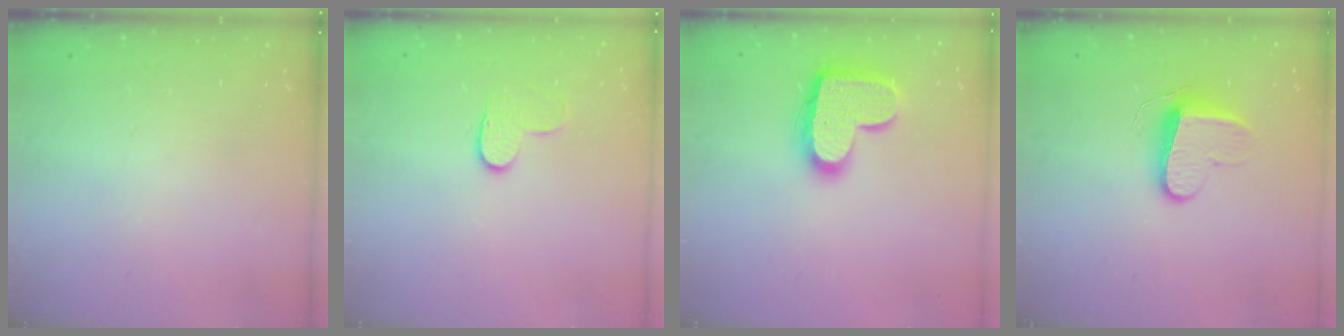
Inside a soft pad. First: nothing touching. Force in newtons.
{"total": 5.1, "press": 5.1, "slide": 0.5}
{"total": 17.2, "press": 17.2, "slide": 0.9}
{"total": 9.5, "press": 9.5, "slide": 0.2}